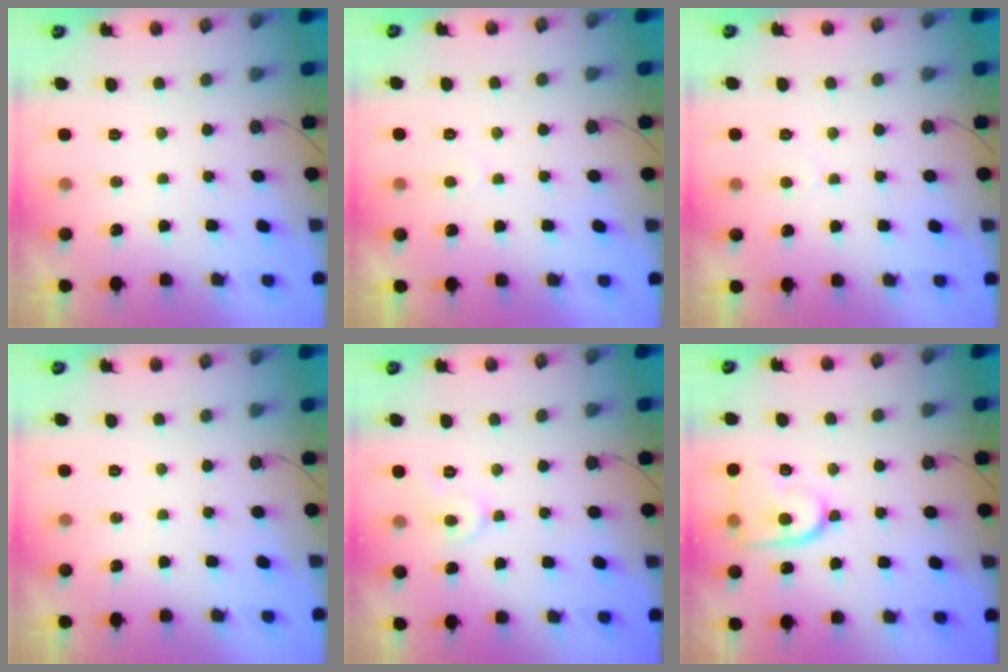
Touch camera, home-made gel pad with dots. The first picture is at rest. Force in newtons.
{"total": 2.6, "press": 2.6, "slide": 0.4}
{"total": 2.2, "press": 2.2, "slide": 0.2}
{"total": 0.0}
{"total": 4.7, "press": 4.6, "slide": 0.6}
{"total": 13.3, "press": 13.2, "slide": 1.4}